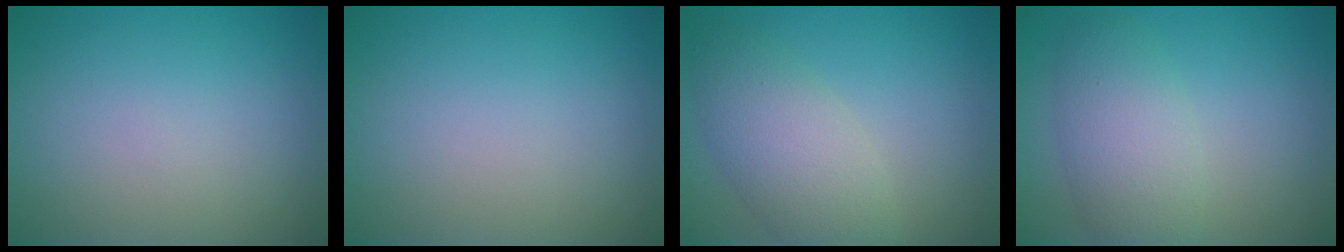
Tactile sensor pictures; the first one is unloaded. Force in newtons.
{"total": 0.0}
{"total": 4.9, "press": 4.9, "slide": 0.2}
{"total": 4.5, "press": 4.5, "slide": 0.2}